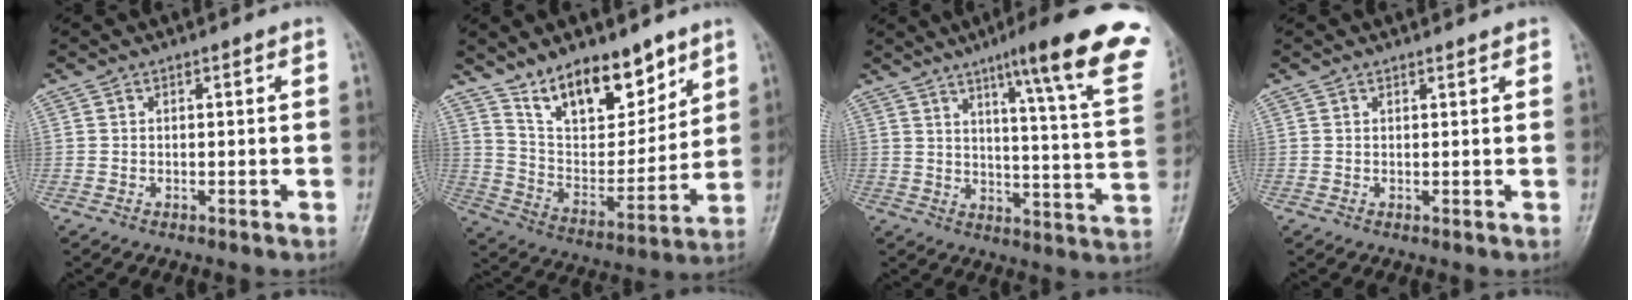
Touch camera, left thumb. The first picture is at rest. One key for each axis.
{"total": 16.7, "fx": 11.7, "fy": 7.5, "fz": 9.2, "tx": -0.094, "ty": -0.073, "tz": 0.214}
{"total": 22.5, "fx": 13.7, "fy": 2.8, "fz": 17.6, "tx": -0.216, "ty": -0.053, "tz": 0.173}
{"total": 1.1, "fx": 1.0, "fy": 0.3, "fz": 0.5, "tx": -0.002, "ty": -0.002, "tz": 0.011}